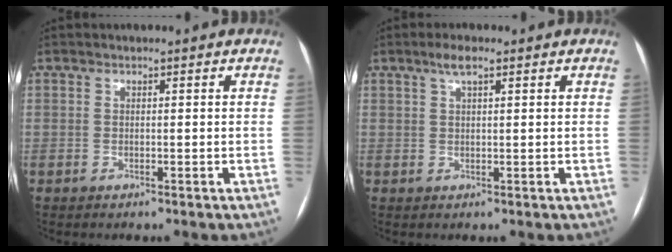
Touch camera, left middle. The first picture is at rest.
{"total": 2.7, "force": [1.7, 0.5, 2.1], "torque": [-0.042, 0.009, 0.032]}